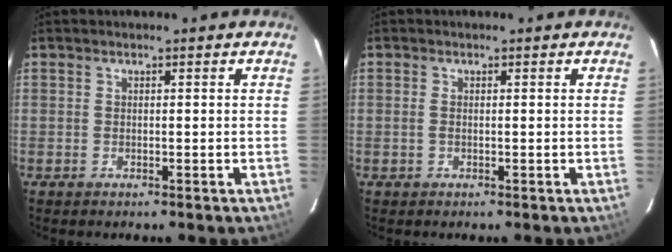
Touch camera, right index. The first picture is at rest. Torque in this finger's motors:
{"motor_torque": [-0.45, 0.09, -0.11, -0.01]}